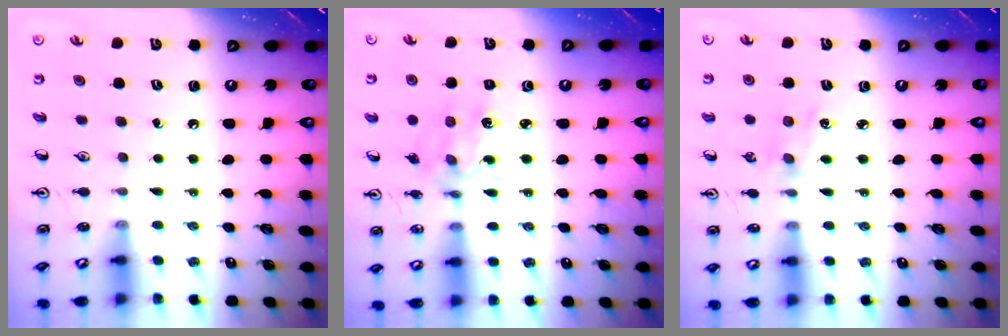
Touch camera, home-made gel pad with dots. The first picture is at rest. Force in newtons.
{"total": 4.4, "press": 4.2, "slide": 1.2}
{"total": 2.6, "press": 2.5, "slide": 0.4}